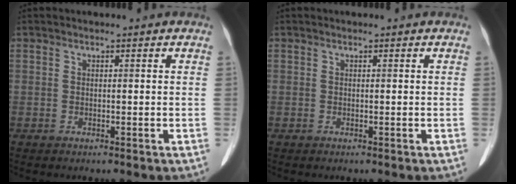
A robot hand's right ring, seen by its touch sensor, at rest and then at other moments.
{"total": 0.0}